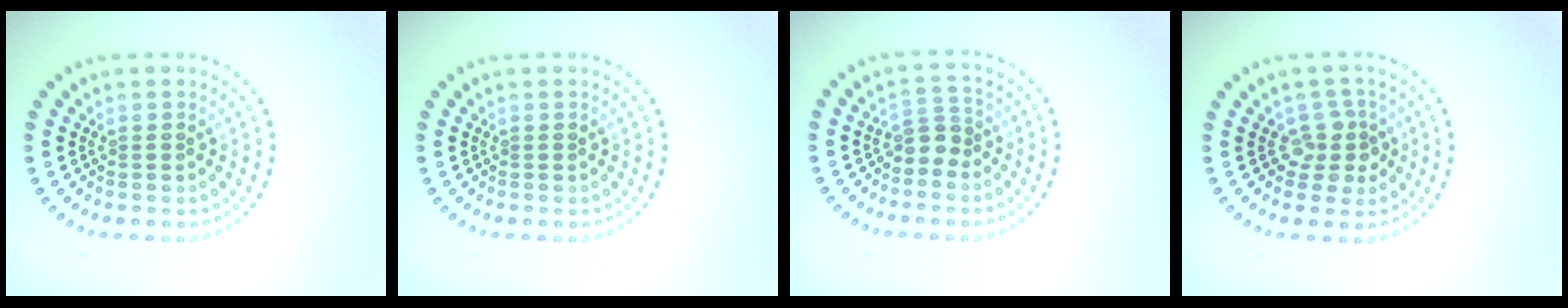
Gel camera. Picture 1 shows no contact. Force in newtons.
{"total": 0.0}
{"total": 2.0, "press": 1.5, "slide": 1.3}
{"total": 2.4, "press": 1.9, "slide": 1.5}